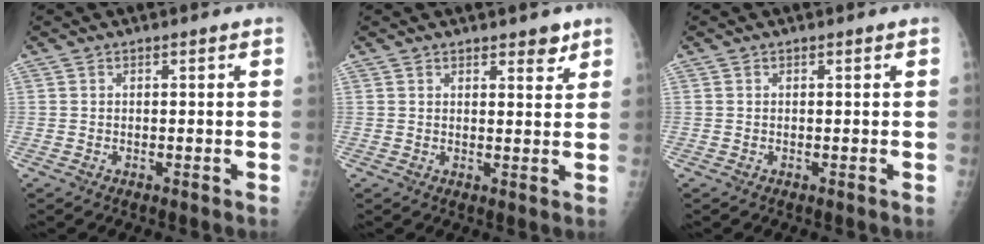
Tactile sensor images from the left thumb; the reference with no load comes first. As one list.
[{"total": 3.0, "force": [2.3, 1.3, 1.5], "torque": [-0.004, -0.014, 0.030]}, {"total": 0.0}]